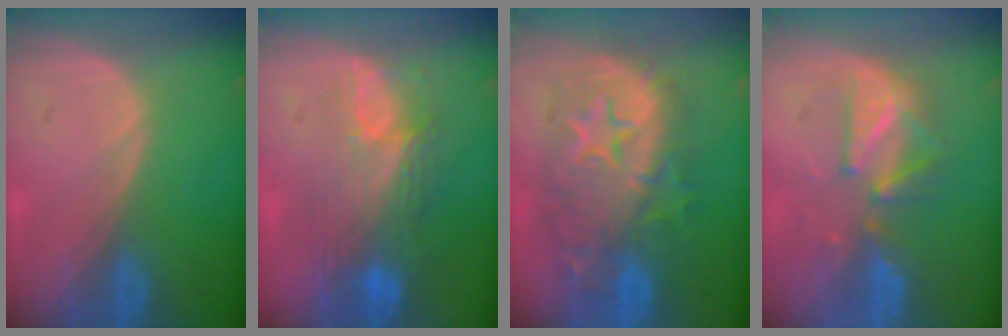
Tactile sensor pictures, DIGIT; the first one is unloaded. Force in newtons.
{"total": 9.7, "press": 8.4, "slide": 5.0}
{"total": 11.9, "press": 11.9, "slide": 1.0}
{"total": 6.2, "press": 6.2, "slide": 0.6}